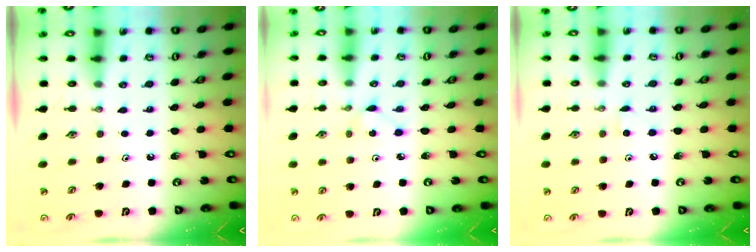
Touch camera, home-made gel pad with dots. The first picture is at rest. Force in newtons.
{"total": 2.4, "press": 2.4, "slide": 0.3}
{"total": 3.4, "press": 3.4, "slide": 0.4}